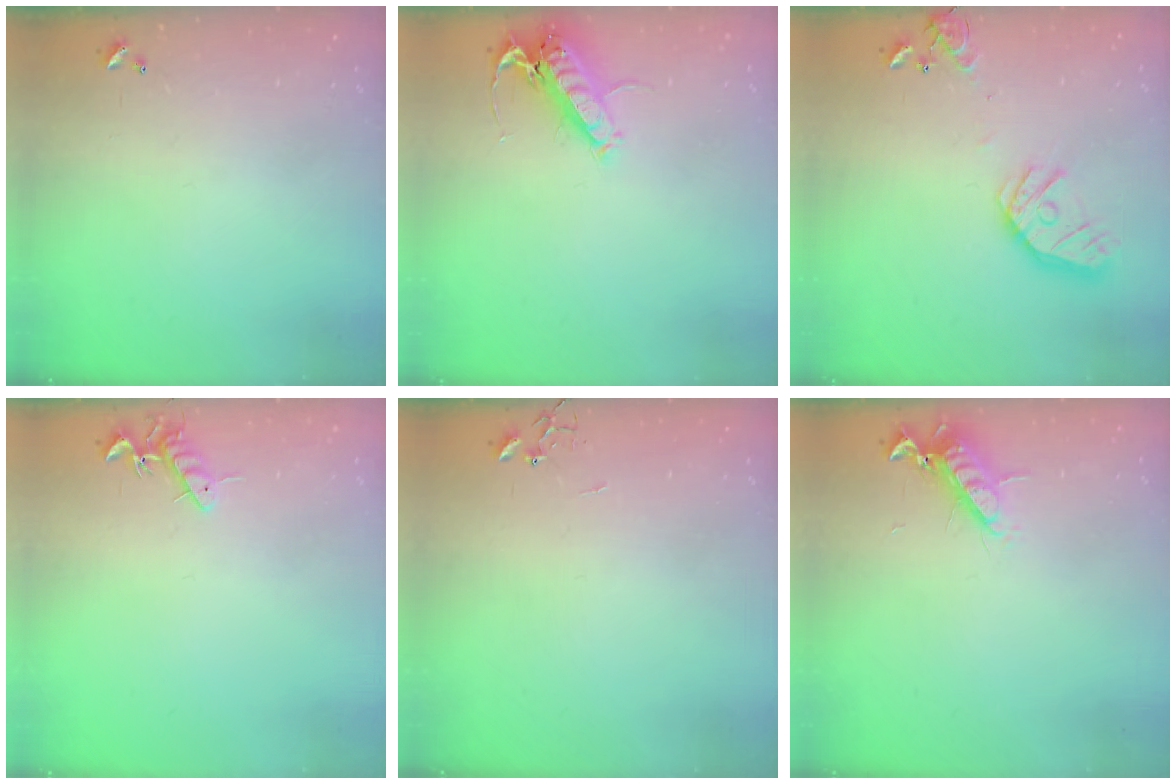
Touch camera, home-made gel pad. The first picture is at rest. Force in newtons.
{"total": 14.1, "press": 14.0, "slide": 1.8}
{"total": 15.8, "press": 15.5, "slide": 2.5}
{"total": 7.6, "press": 7.5, "slide": 0.8}
{"total": 0.0}
{"total": 11.1, "press": 11.1, "slide": 1.3}